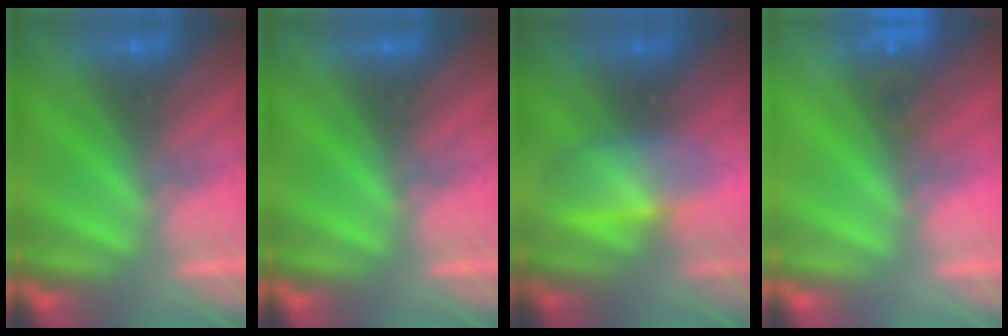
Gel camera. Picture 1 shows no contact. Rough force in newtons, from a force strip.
{"total": 0.0}
{"total": 3.0}
{"total": 4.7}